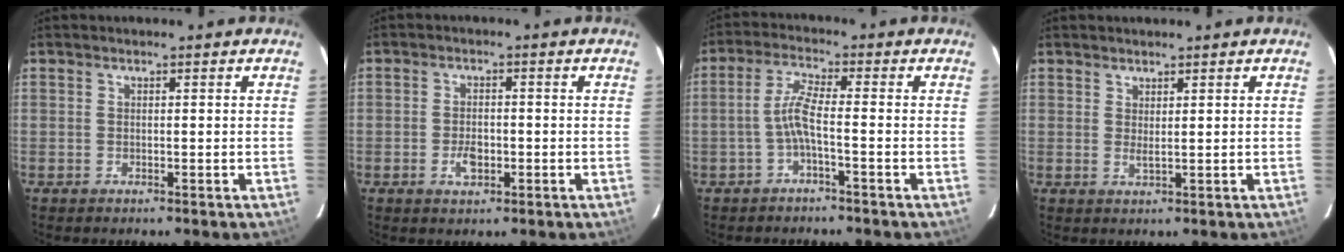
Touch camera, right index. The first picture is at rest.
{"total": 3.8, "force": [-1.3, 2.2, 2.7], "torque": [-0.053, -0.001, -0.019]}
{"total": 4.2, "force": [-1.7, 0.1, 3.9], "torque": [-0.090, 0.008, -0.034]}
{"total": 1.5, "force": [1.2, 0.2, 1.0], "torque": [-0.021, -0.002, 0.019]}